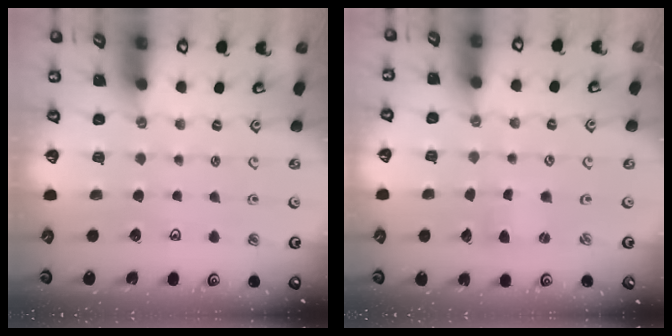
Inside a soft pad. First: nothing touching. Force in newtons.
{"total": 0.9, "press": 0.9, "slide": 0.0}